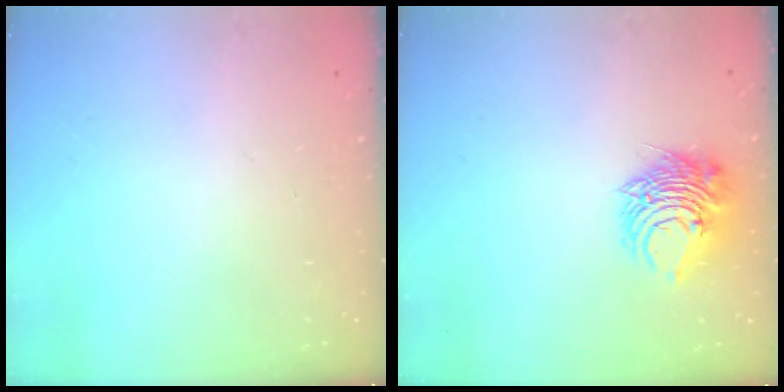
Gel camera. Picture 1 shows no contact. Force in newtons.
{"total": 9.1, "press": 9.1, "slide": 0.4}